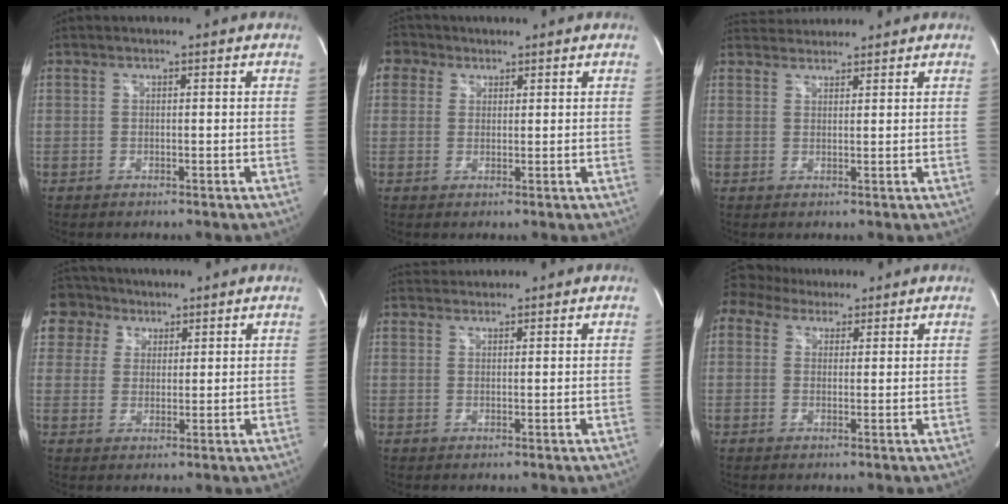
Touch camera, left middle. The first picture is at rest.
{"total": 3.9, "force": [2.1, 3.3, 0.6], "torque": [-0.015, 0.019, 0.039]}
{"total": 4.0, "force": [4.0, 0.6, 0.2], "torque": [-0.010, 0.031, 0.072]}
{"total": 7.5, "force": [4.6, 6.0, 0.3], "torque": [-0.008, 0.025, 0.089]}
{"total": 2.5, "force": [2.5, 0.2, -0.2], "torque": [-0.007, 0.023, 0.051]}
{"total": 5.6, "force": [4.6, 3.0, 1.1], "torque": [-0.035, 0.038, 0.089]}